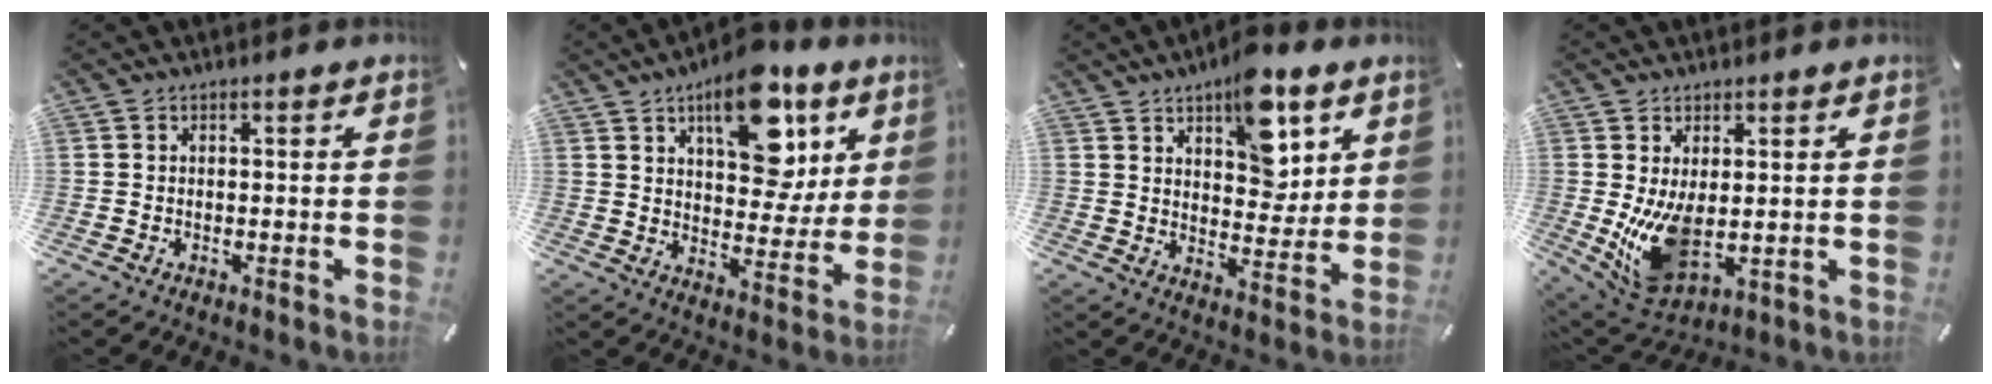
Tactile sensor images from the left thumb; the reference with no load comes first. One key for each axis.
{"total": 18.2, "fx": 9.8, "fy": 9.9, "fz": 11.8, "tx": -0.156, "ty": -0.046, "tz": 0.164}
{"total": 12.9, "fx": 7.5, "fy": 6.9, "fz": 7.9, "tx": -0.095, "ty": -0.040, "tz": 0.127}
{"total": 12.2, "fx": 0.5, "fy": 7.3, "fz": 9.7, "tx": -0.199, "ty": -0.023, "tz": 0.018}